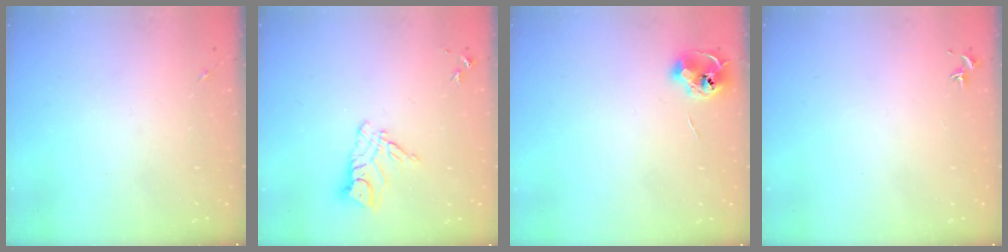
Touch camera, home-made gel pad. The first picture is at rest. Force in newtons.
{"total": 9.9, "press": 9.8, "slide": 1.1}
{"total": 7.4, "press": 7.4, "slide": 0.7}
{"total": 0.0}